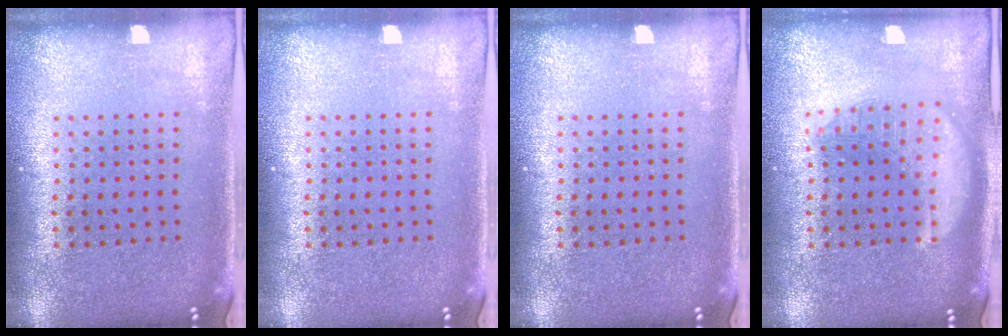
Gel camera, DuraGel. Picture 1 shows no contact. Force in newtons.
{"total": 0.0}
{"total": 0.0}
{"total": 2.8, "press": 2.8, "slide": 0.3}